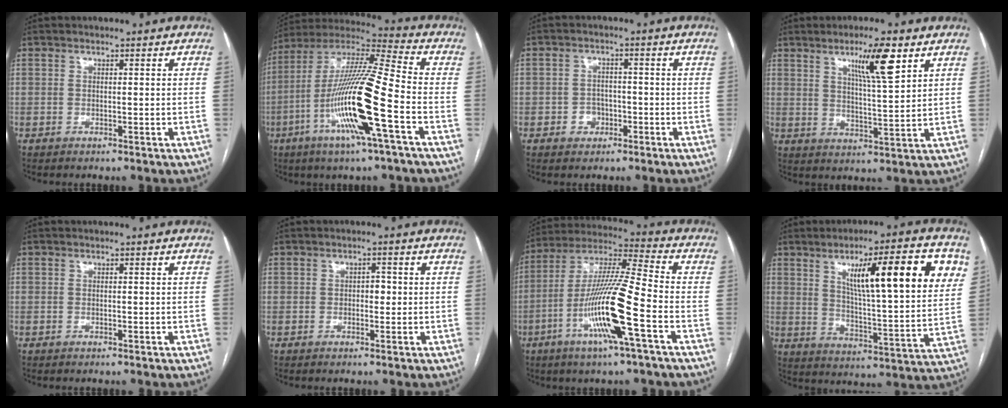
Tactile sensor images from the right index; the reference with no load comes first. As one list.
[{"total": 19.1, "force": [-6.0, 0.2, 18.1], "torque": [-0.365, -0.014, -0.119]}, {"total": 3.3, "force": [-1.4, 2.8, 1.0], "torque": [-0.009, 0.012, -0.021]}, {"total": 8.8, "force": [4.8, 0.5, 7.3], "torque": [-0.124, -0.004, 0.080]}, {"total": 0.0}, {"total": 1.6, "force": [0.0, 1.0, 1.3], "torque": [-0.014, 0.005, -0.003]}, {"total": 16.0, "force": [-5.6, -0.1, 15.0], "torque": [-0.297, -0.006, -0.110]}, {"total": 20.3, "force": [8.3, 2.5, 18.4], "torque": [-0.259, 0.010, 0.122]}]